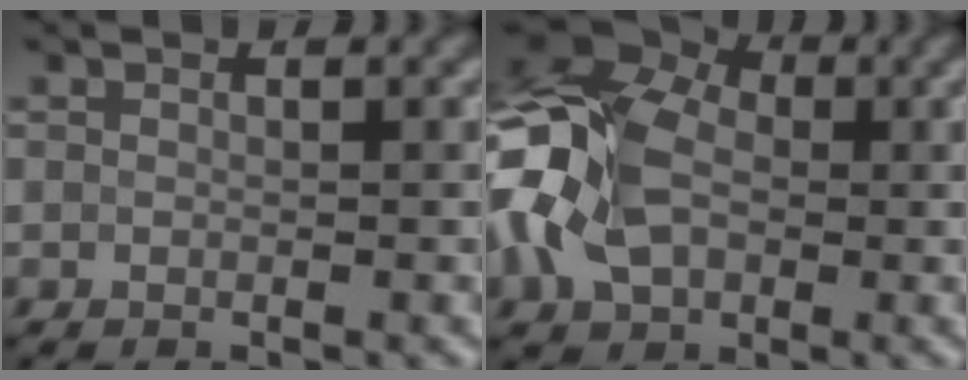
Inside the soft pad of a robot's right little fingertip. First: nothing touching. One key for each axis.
{"total": 13.3, "fx": -1.1, "fy": 9.8, "fz": 8.9, "tx": -0.188, "ty": -0.002, "tz": -0.035}